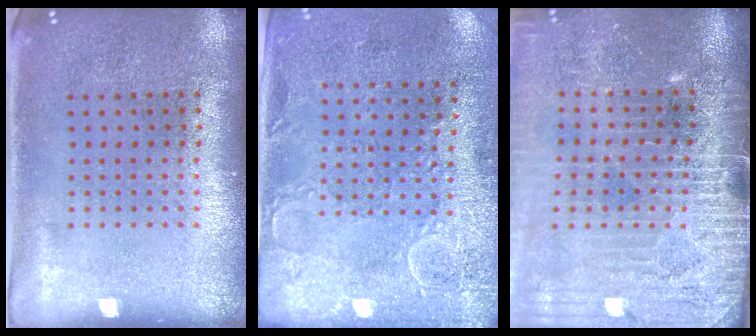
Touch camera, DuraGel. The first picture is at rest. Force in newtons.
{"total": 2.9, "press": 2.5, "slide": 1.5}
{"total": 3.8, "press": 3.4, "slide": 1.7}